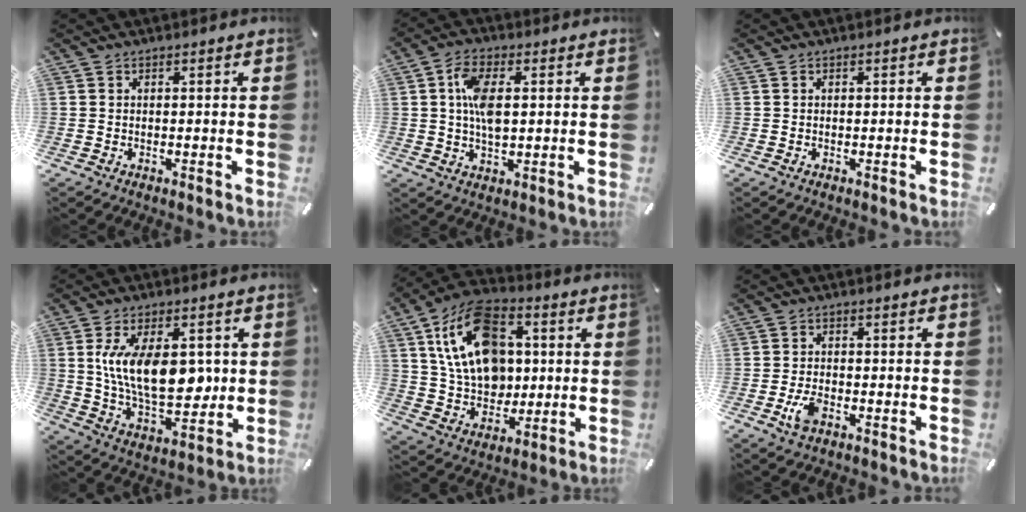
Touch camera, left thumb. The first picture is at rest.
{"total": 7.8, "force": [1.1, 4.1, 6.5], "torque": [-0.137, -0.002, 0.011]}
{"total": 0.0}
{"total": 15.8, "force": [2.6, 8.6, 13.1], "torque": [-0.236, -0.009, 0.040]}
{"total": 18.4, "force": [4.5, 13.4, 11.9], "torque": [-0.228, -0.008, 0.083]}
{"total": 4.5, "force": [-2.0, 2.5, 3.2], "torque": [-0.079, 0.002, -0.041]}